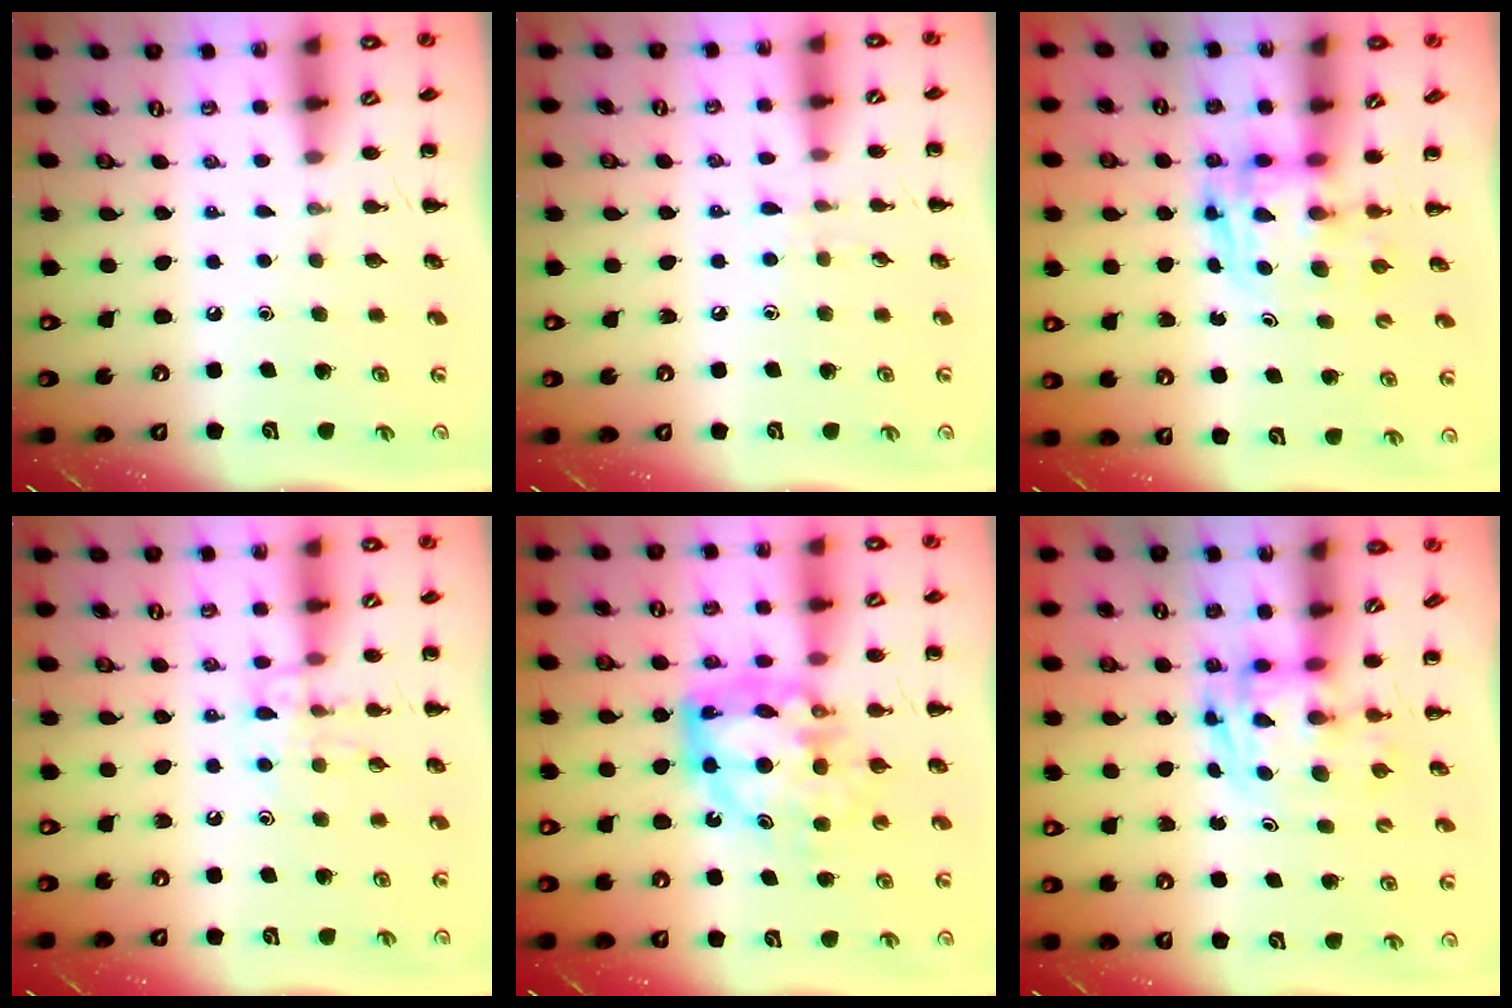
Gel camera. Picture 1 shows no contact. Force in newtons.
{"total": 5.2, "press": 4.7, "slide": 2.1}
{"total": 2.6, "press": 2.6, "slide": 0.2}
{"total": 10.4, "press": 10.3, "slide": 1.0}
{"total": 13.3, "press": 12.7, "slide": 3.7}
{"total": 2.8, "press": 2.7, "slide": 0.5}